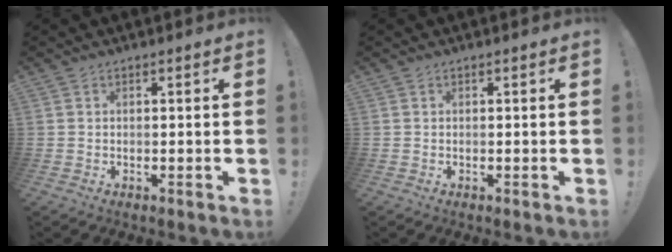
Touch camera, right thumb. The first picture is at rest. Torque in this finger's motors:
{"motor_torque": [0.00, 0.00, 0.00, 0.00, 0.00]}